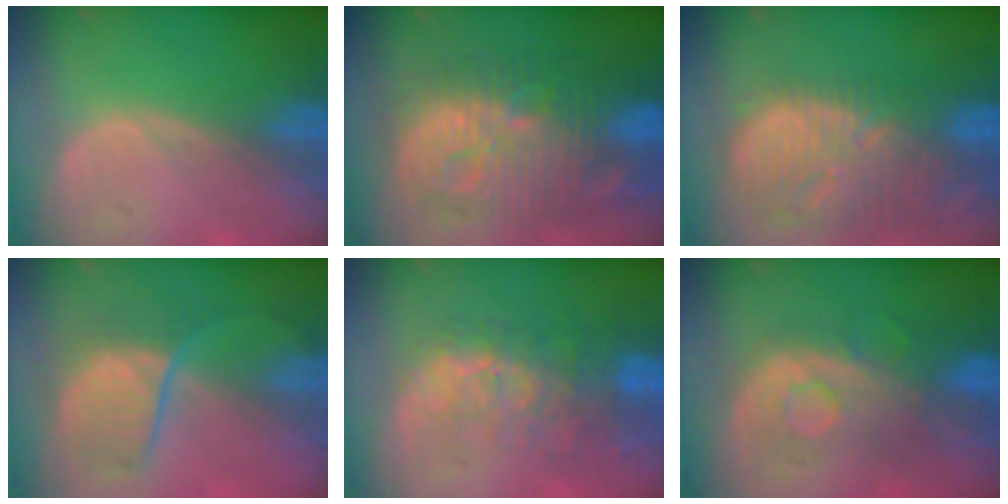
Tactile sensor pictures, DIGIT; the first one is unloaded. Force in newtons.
{"total": 13.5, "press": 13.5, "slide": 1.3}
{"total": 13.4, "press": 11.6, "slide": 6.7}
{"total": 7.2, "press": 7.2, "slide": 0.3}
{"total": 9.8, "press": 8.3, "slide": 5.1}
{"total": 8.3, "press": 8.3, "slide": 0.9}